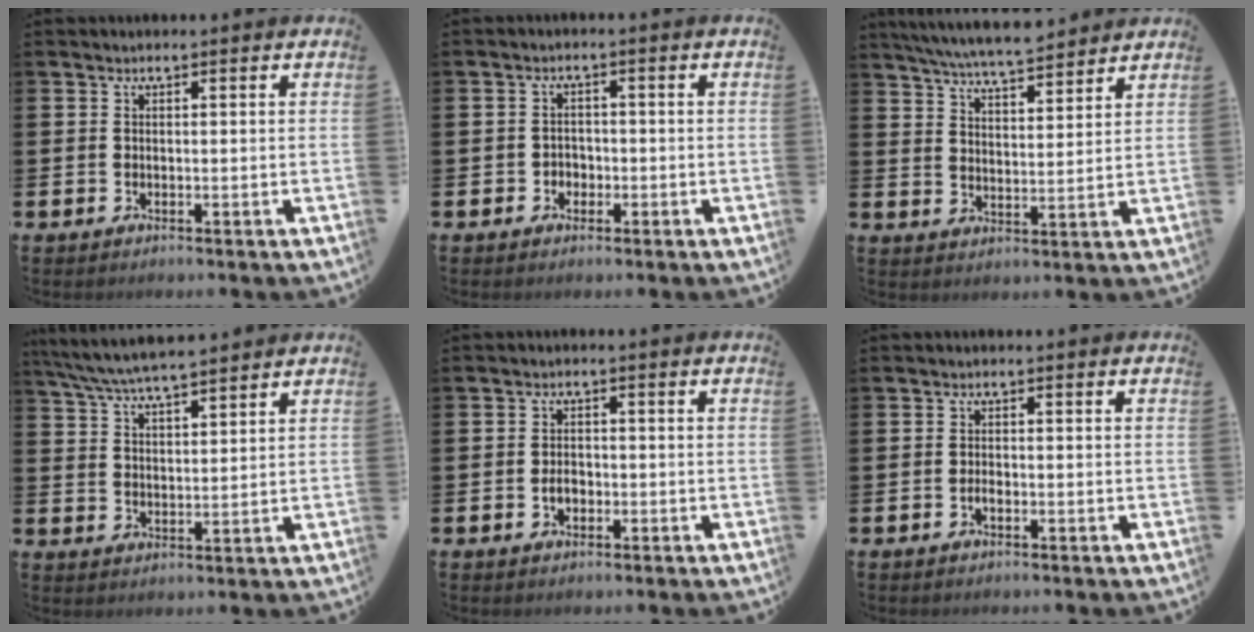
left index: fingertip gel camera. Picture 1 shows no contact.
{"total": 1.9, "force": [-0.9, 1.6, 0.4], "torque": [-0.005, 0.002, -0.023]}
{"total": 6.7, "force": [6.6, 0.4, 1.4], "torque": [-0.050, -0.036, 0.118]}
{"total": 6.3, "force": [6.0, 0.6, 2.0], "torque": [-0.059, -0.025, 0.107]}
{"total": 2.0, "force": [-0.7, 1.4, 1.3], "torque": [-0.011, 0.000, -0.018]}
{"total": 1.1, "force": [-0.6, 0.5, 0.8], "torque": [-0.018, 0.000, -0.010]}